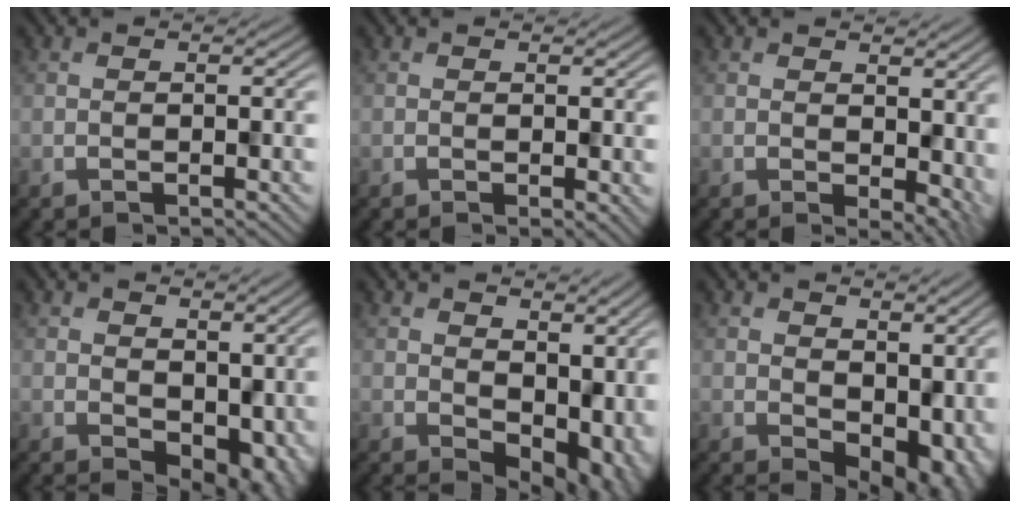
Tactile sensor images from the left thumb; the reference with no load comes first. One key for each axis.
{"total": 1.2, "fx": -0.2, "fy": 0.5, "fz": 1.1, "tx": -0.018, "ty": -0.004, "tz": 0.001}
{"total": 5.0, "fx": -0.5, "fy": 3.3, "fz": 3.8, "tx": -0.047, "ty": -0.024, "tz": 0.012}
{"total": 6.1, "fx": 0.0, "fy": 4.4, "fz": 4.2, "tx": -0.051, "ty": -0.028, "tz": 0.014}
{"total": 9.5, "fx": 1.1, "fy": 6.7, "fz": 6.7, "tx": -0.085, "ty": -0.035, "tz": 0.039}
{"total": 7.6, "fx": 0.4, "fy": 5.2, "fz": 5.5, "tx": -0.071, "ty": -0.030, "tz": 0.020}